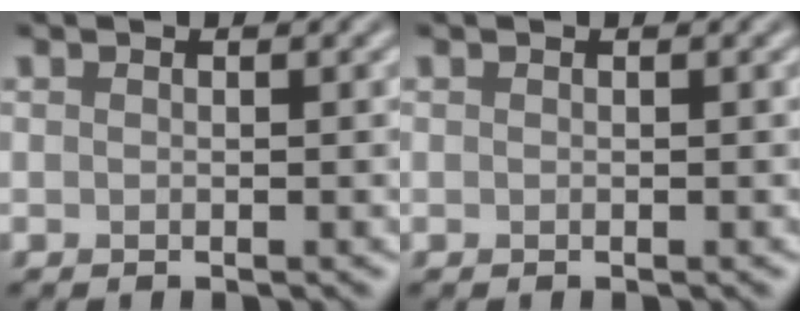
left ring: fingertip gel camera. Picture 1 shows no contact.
{"total": 0.0}